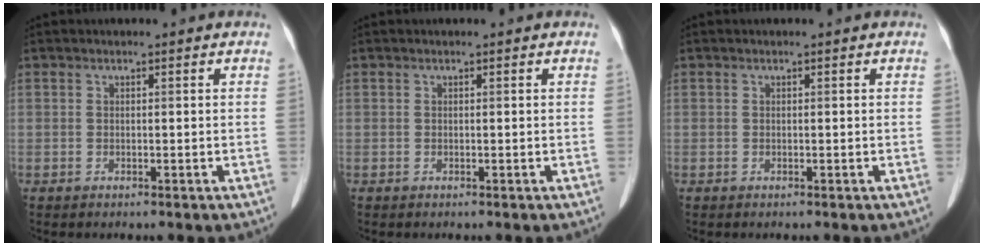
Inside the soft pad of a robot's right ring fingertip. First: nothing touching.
{"total": 0.0}
{"total": 0.0}